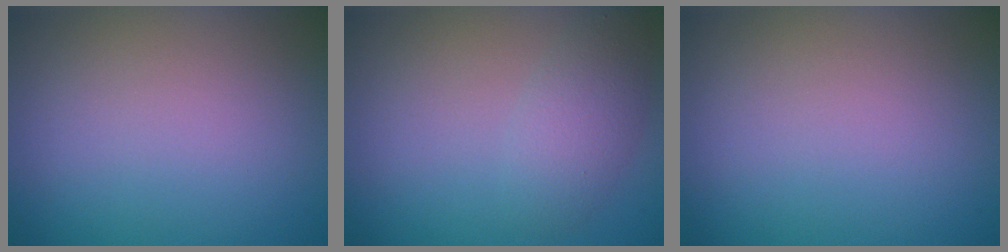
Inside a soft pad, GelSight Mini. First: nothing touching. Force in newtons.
{"total": 2.6, "press": 2.6, "slide": 0.2}
{"total": 0.0}